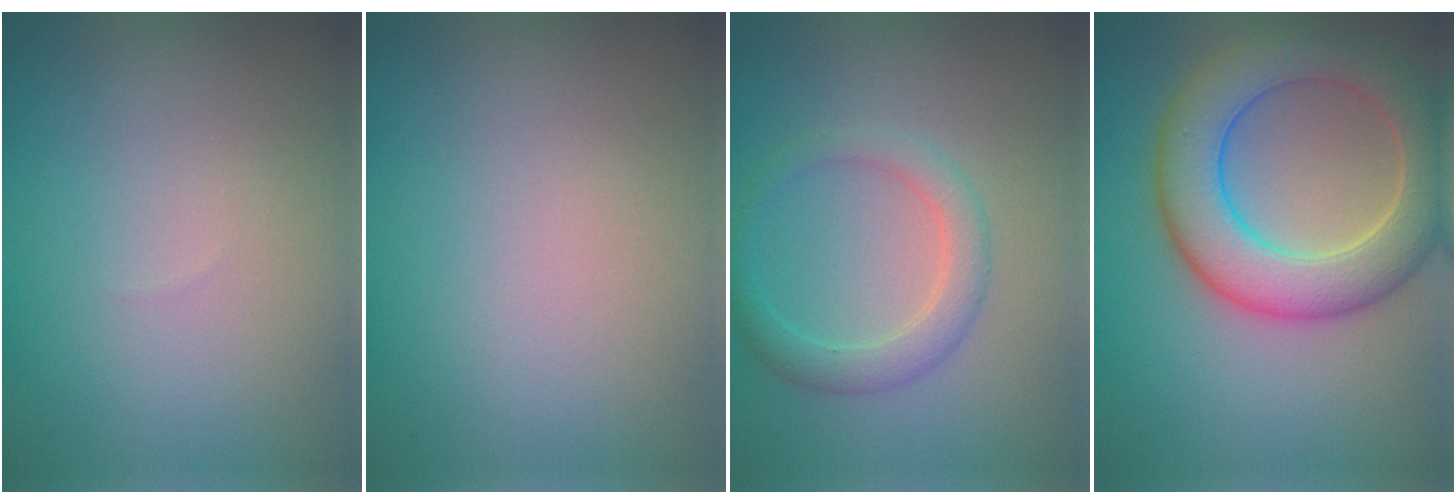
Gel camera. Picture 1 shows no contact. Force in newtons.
{"total": 0.0}
{"total": 2.7, "press": 2.7, "slide": 0.1}
{"total": 7.8, "press": 7.8, "slide": 0.3}